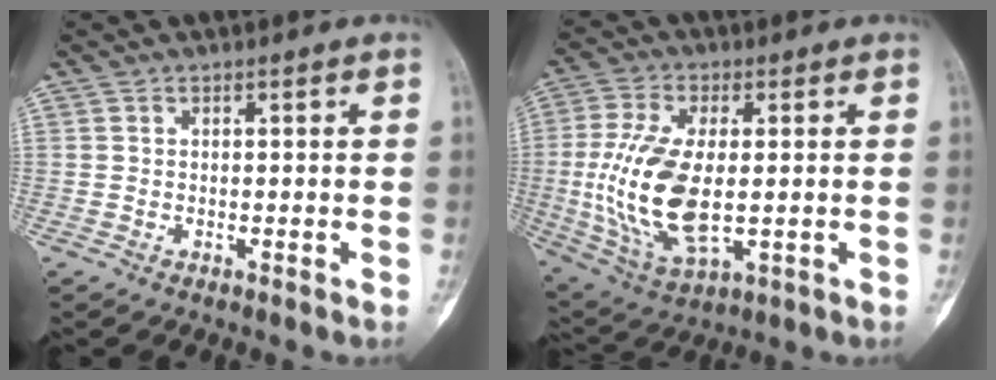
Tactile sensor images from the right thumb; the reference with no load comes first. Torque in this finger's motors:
{"motor_torque": [2.32, 1.83, 1.43, -1.34, 0.60]}